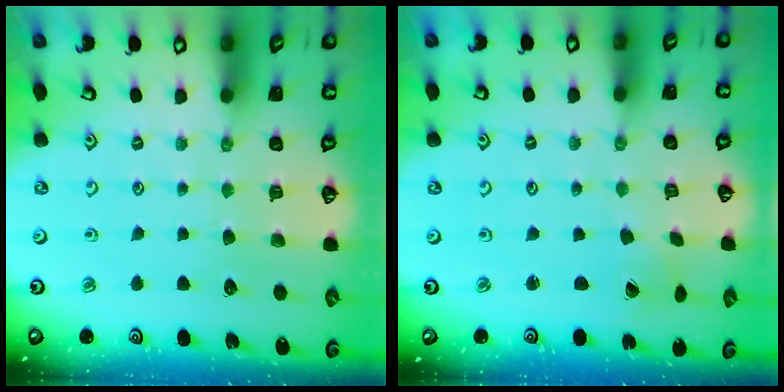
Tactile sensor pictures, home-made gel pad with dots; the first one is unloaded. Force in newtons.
{"total": 1.6, "press": 1.5, "slide": 0.3}